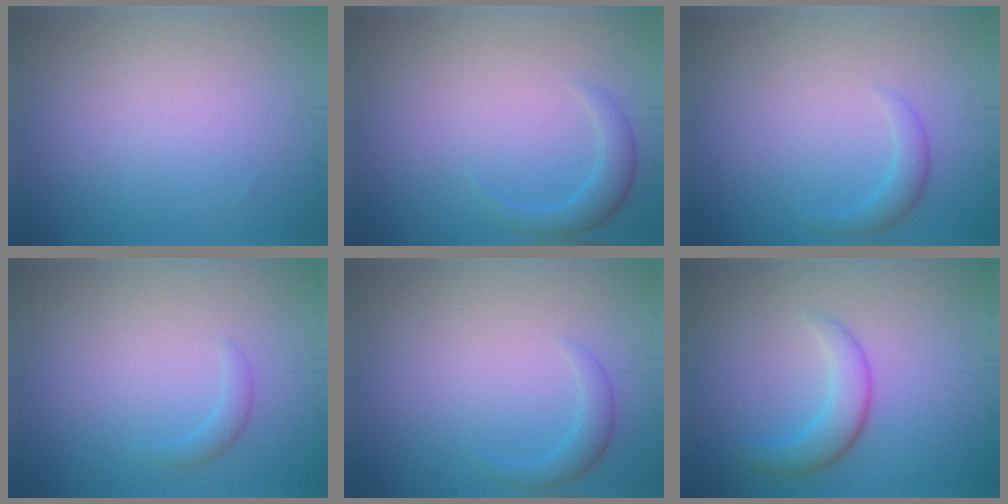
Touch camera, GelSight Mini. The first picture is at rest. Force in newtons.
{"total": 2.1, "press": 2.1, "slide": 0.2}
{"total": 1.5, "press": 1.5, "slide": 0.2}
{"total": 1.0, "press": 1.0, "slide": 0.0}
{"total": 1.6, "press": 1.6, "slide": 0.1}
{"total": 3.0, "press": 3.0, "slide": 0.2}